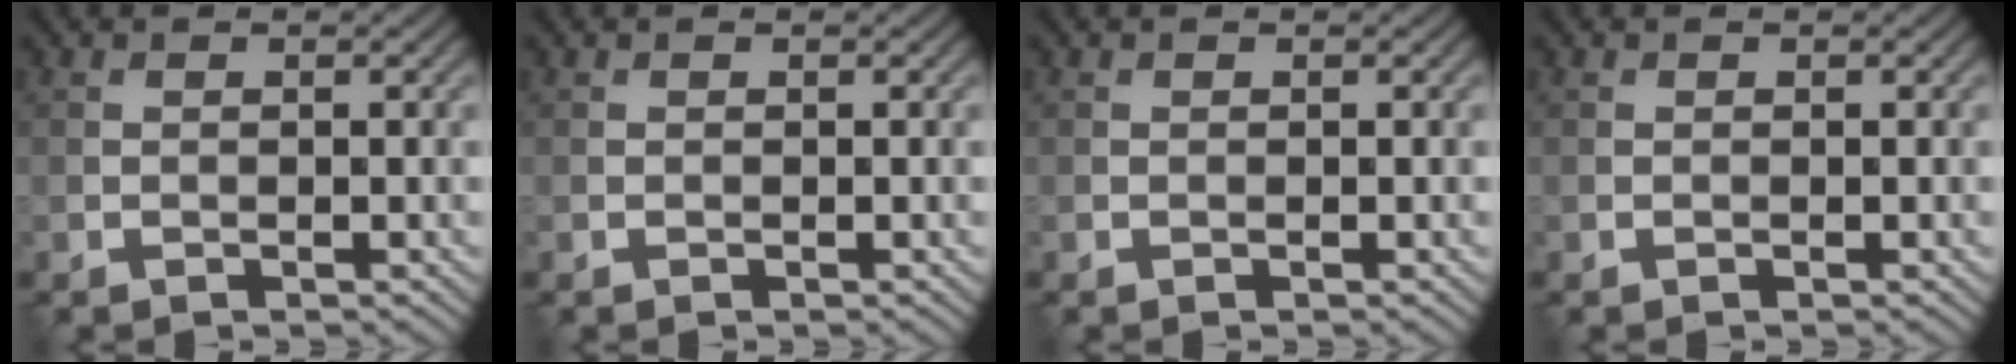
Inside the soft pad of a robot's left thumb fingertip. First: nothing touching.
{"total": 0.0}
{"total": 0.0}
{"total": 0.0}